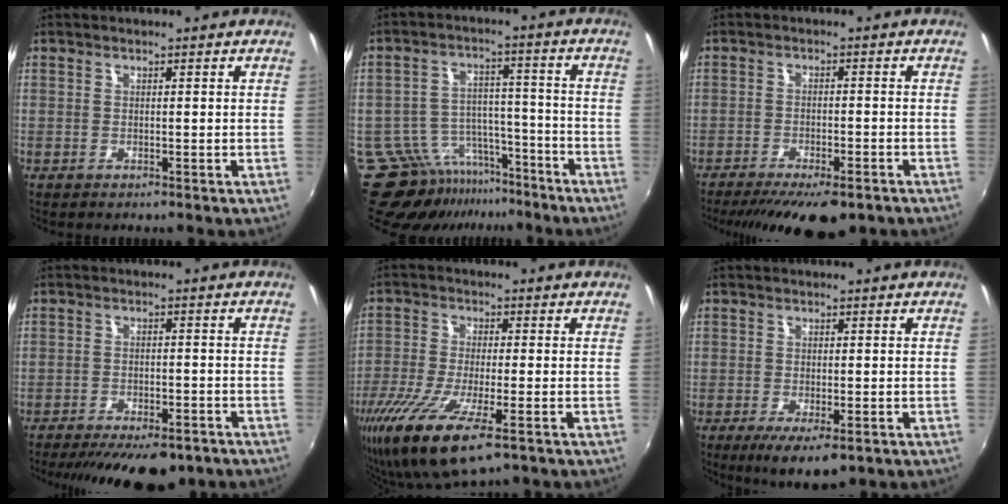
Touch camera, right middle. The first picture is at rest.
{"total": 11.7, "force": [-9.4, 6.3, 2.9], "torque": [-0.067, 0.026, -0.135]}
{"total": 13.4, "force": [-10.3, 3.9, 7.7], "torque": [-0.155, -0.037, -0.152]}
{"total": 14.4, "force": [-11.0, 5.1, 7.8], "torque": [-0.158, -0.031, -0.153]}
{"total": 12.9, "force": [-7.2, 2.8, 10.3], "torque": [-0.220, -0.046, -0.136]}
{"total": 5.7, "force": [-3.0, 1.9, 4.5], "torque": [-0.087, -0.026, -0.043]}